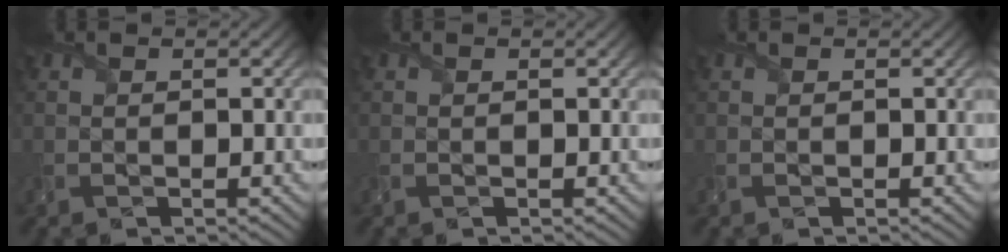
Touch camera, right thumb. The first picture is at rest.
{"total": 0.0}
{"total": 0.0}